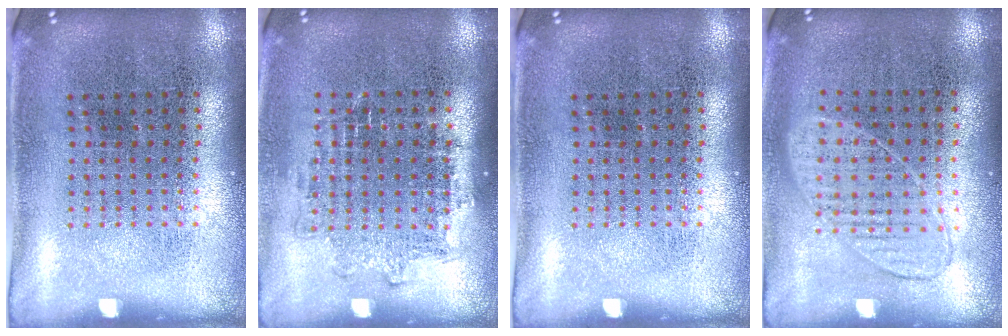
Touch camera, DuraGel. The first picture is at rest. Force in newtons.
{"total": 1.3, "press": 1.1, "slide": 0.7}
{"total": 0.0}
{"total": 1.0, "press": 0.9, "slide": 0.4}